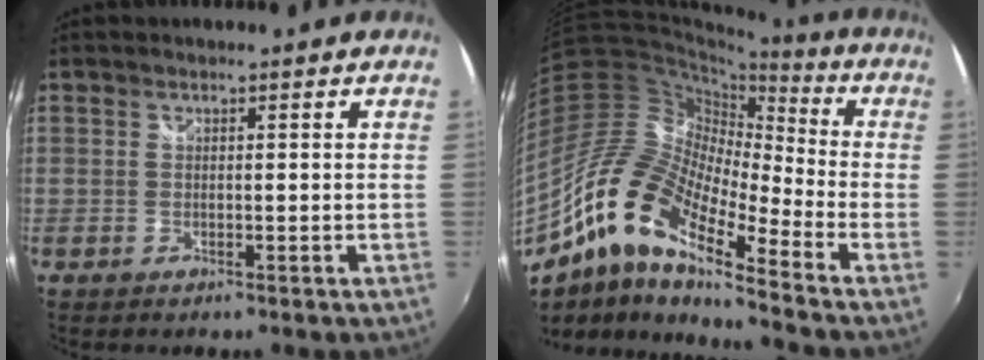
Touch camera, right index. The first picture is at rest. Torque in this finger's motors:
{"motor_torque": [1.01, -1.13, 0.72, 0.18]}